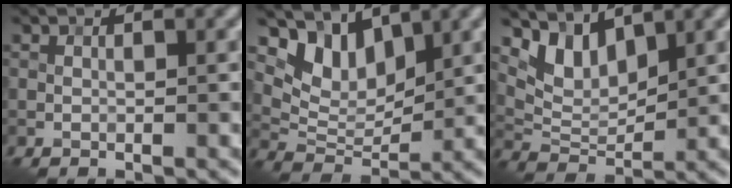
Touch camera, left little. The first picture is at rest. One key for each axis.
{"total": 5.6, "fx": 3.8, "fy": 3.0, "fz": 2.7, "tx": -0.054, "ty": -0.009, "tz": 0.067}
{"total": 4.5, "fx": 3.1, "fy": 2.2, "fz": 2.3, "tx": -0.053, "ty": -0.008, "tz": 0.060}